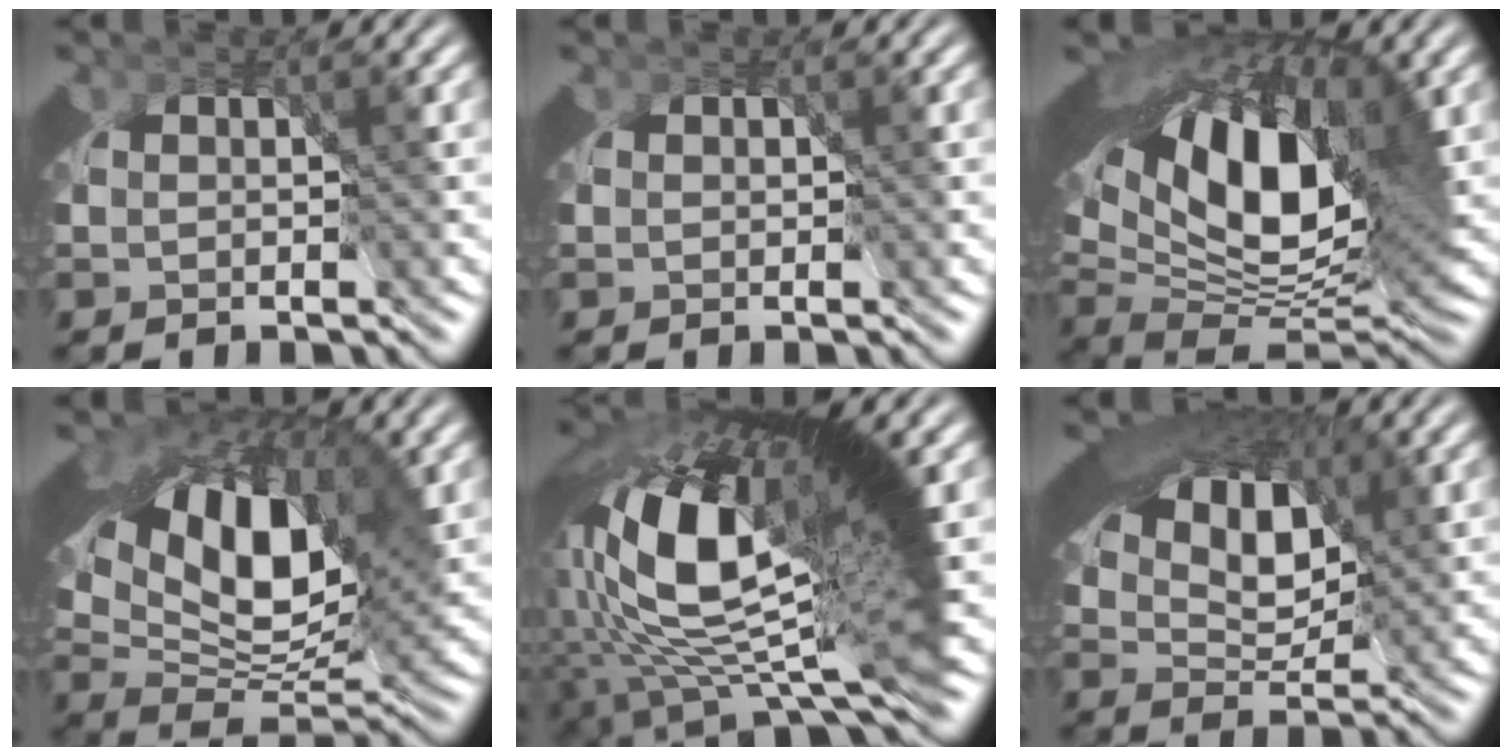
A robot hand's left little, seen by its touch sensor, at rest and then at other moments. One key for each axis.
{"total": 0.5, "fx": 0.1, "fy": 0.5, "fz": 0.2, "tx": -0.004, "ty": -0.006, "tz": 0.004}
{"total": 14.1, "fx": 0.8, "fy": 7.8, "fz": 11.7, "tx": -0.196, "ty": -0.030, "tz": 0.029}
{"total": 10.0, "fx": 0.6, "fy": 5.9, "fz": 8.0, "tx": -0.126, "ty": -0.019, "tz": 0.019}
{"total": 22.3, "fx": -0.2, "fy": 9.2, "fz": 20.3, "tx": -0.289, "ty": -0.004, "tz": 0.002}
{"total": 6.7, "fx": 2.2, "fy": 3.8, "fz": 5.1, "tx": -0.069, "ty": -0.011, "tz": 0.041}